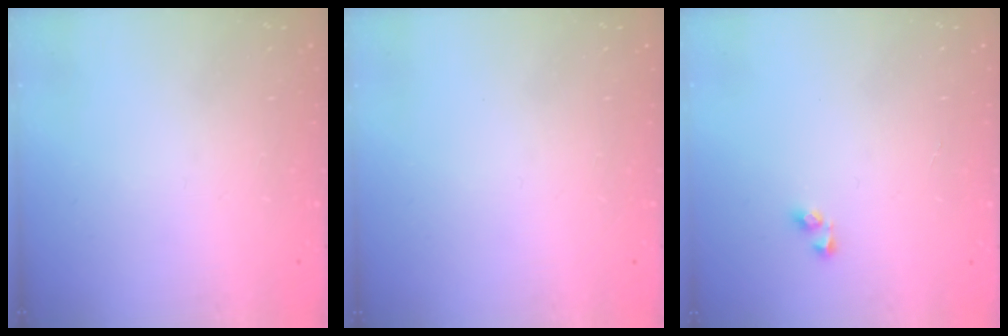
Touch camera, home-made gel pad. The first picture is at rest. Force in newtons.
{"total": 0.0}
{"total": 2.9, "press": 2.9, "slide": 0.2}